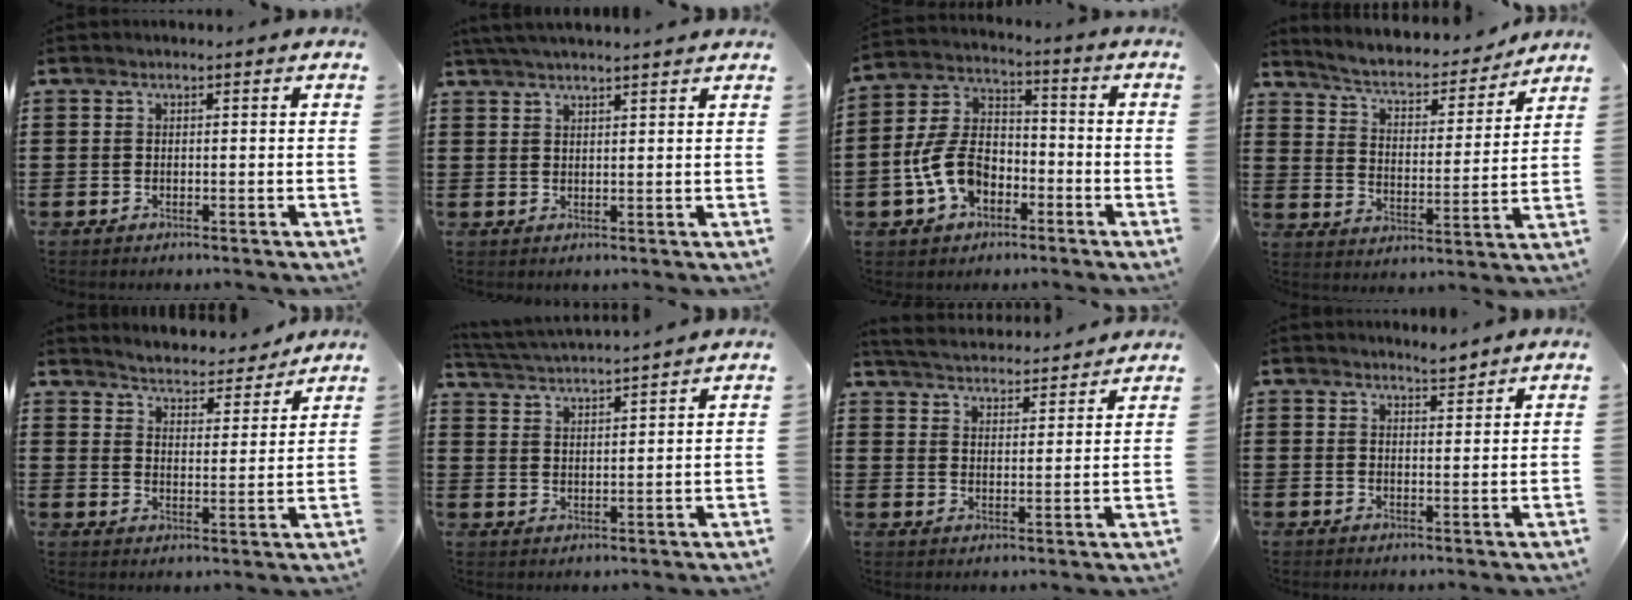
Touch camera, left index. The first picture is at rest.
{"total": 2.8, "force": [2.6, -0.6, 0.6], "torque": [-0.017, -0.002, 0.050]}
{"total": 9.5, "force": [-3.7, 6.1, 6.2], "torque": [-0.162, 0.011, -0.076]}
{"total": 5.1, "force": [4.4, 1.0, 2.2], "torque": [-0.066, -0.032, 0.068]}
{"total": 4.6, "force": [4.6, -0.2, 0.0], "torque": [-0.025, -0.034, 0.077]}
{"total": 3.7, "force": [3.6, -0.7, 0.3], "torque": [-0.022, -0.024, 0.061]}
{"total": 4.0, "force": [4.0, -0.1, 0.2], "torque": [-0.024, -0.028, 0.067]}
{"total": 2.7, "force": [2.6, 0.2, 0.6], "torque": [-0.018, -0.002, 0.050]}